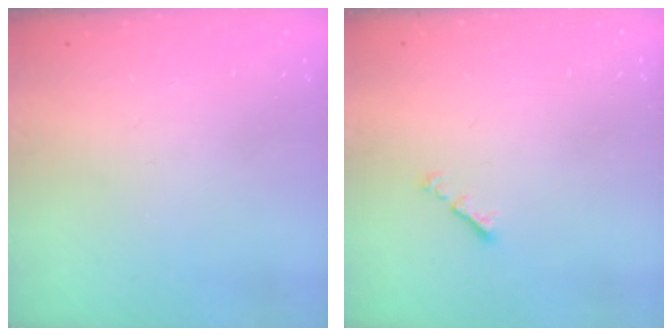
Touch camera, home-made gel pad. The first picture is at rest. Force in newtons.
{"total": 1.3, "press": 1.2, "slide": 0.5}